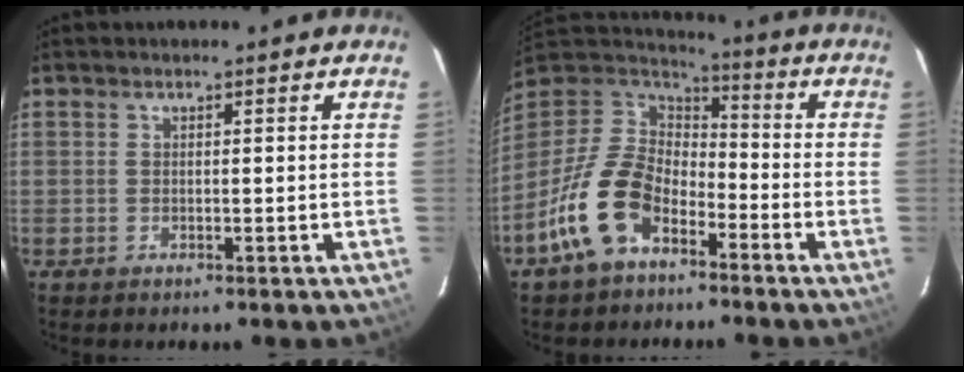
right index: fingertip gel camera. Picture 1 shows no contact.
{"total": 14.2, "force": [-8.2, 8.6, 7.8], "torque": [-0.172, 0.004, -0.152]}